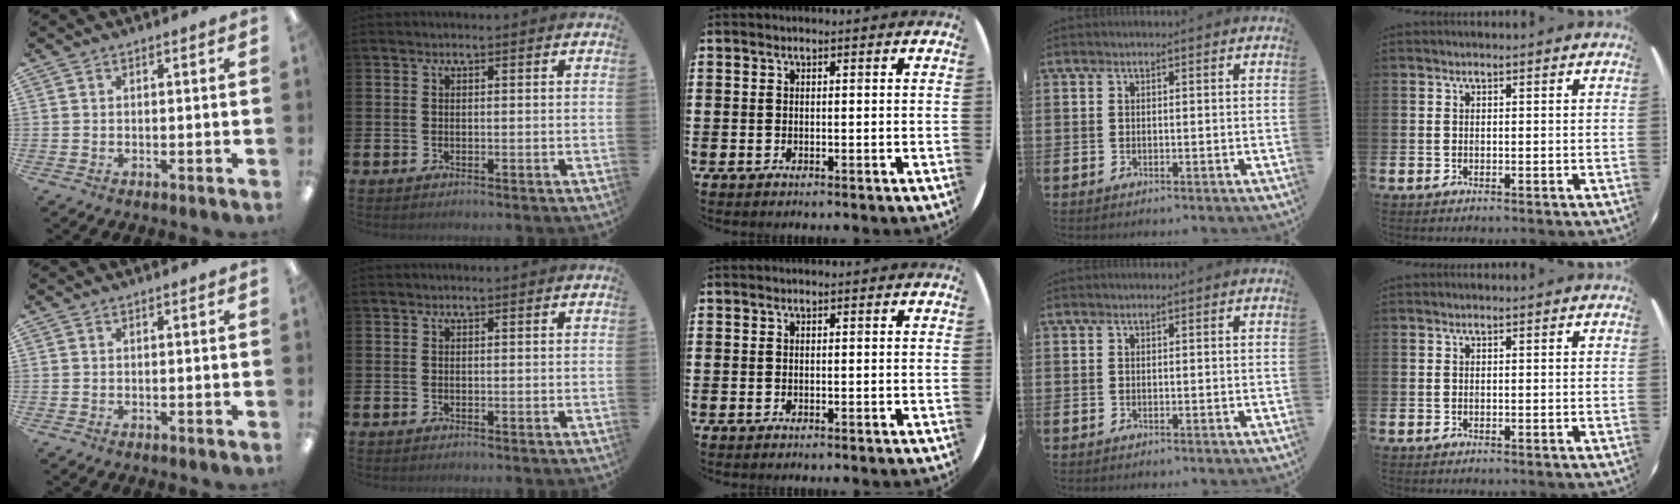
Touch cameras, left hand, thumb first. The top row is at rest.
{}